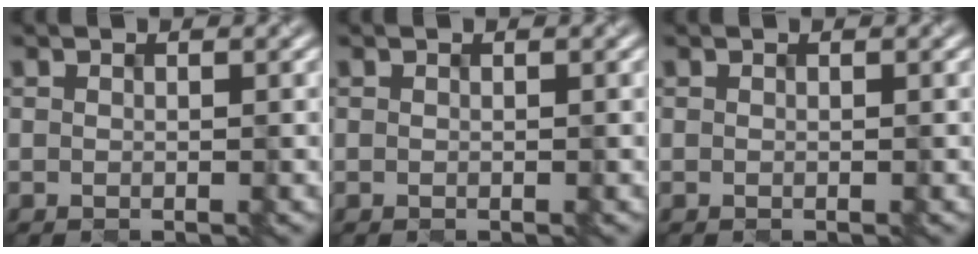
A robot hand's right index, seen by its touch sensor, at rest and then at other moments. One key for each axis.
{"total": 0.0}
{"total": 0.0}